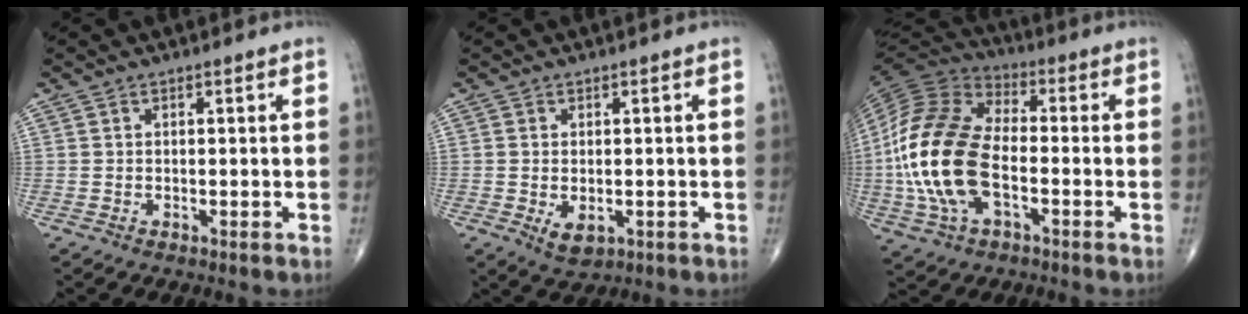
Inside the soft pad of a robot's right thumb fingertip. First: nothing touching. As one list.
[{"total": 3.7, "force": [-0.8, 2.3, 2.8], "torque": [-0.041, -0.008, -0.004]}, {"total": 20.3, "force": [-3.4, 11.1, 16.7], "torque": [-0.346, 0.019, -0.067]}]